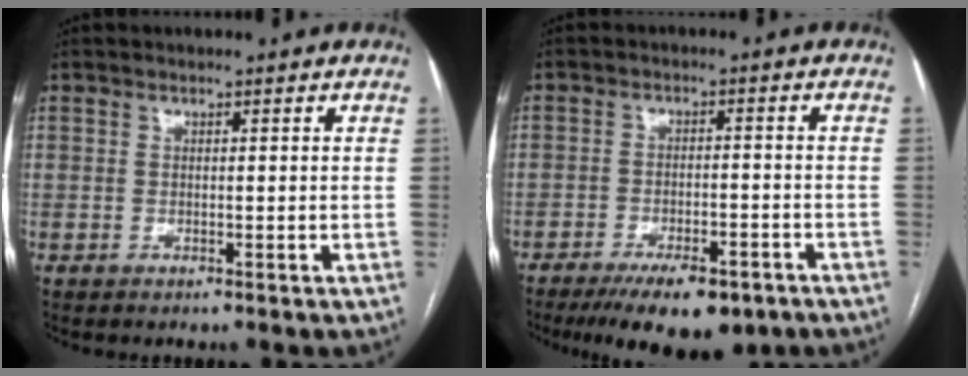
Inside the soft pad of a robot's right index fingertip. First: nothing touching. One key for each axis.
{"total": 11.7, "fx": -8.2, "fy": 3.8, "fz": 7.3, "tx": -0.106, "ty": -0.009, "tz": -0.123}